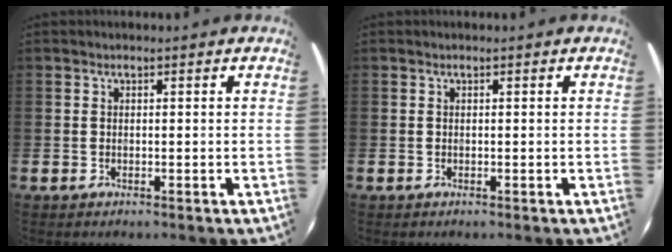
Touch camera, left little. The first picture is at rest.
{"total": 0.0}